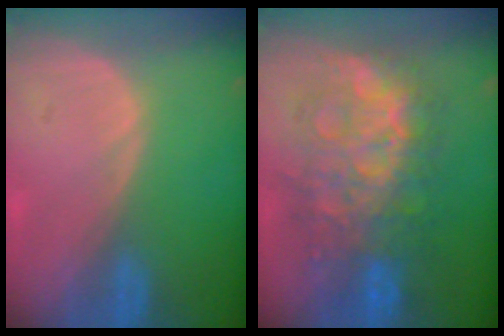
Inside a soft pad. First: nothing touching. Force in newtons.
{"total": 11.8, "press": 11.8, "slide": 1.2}